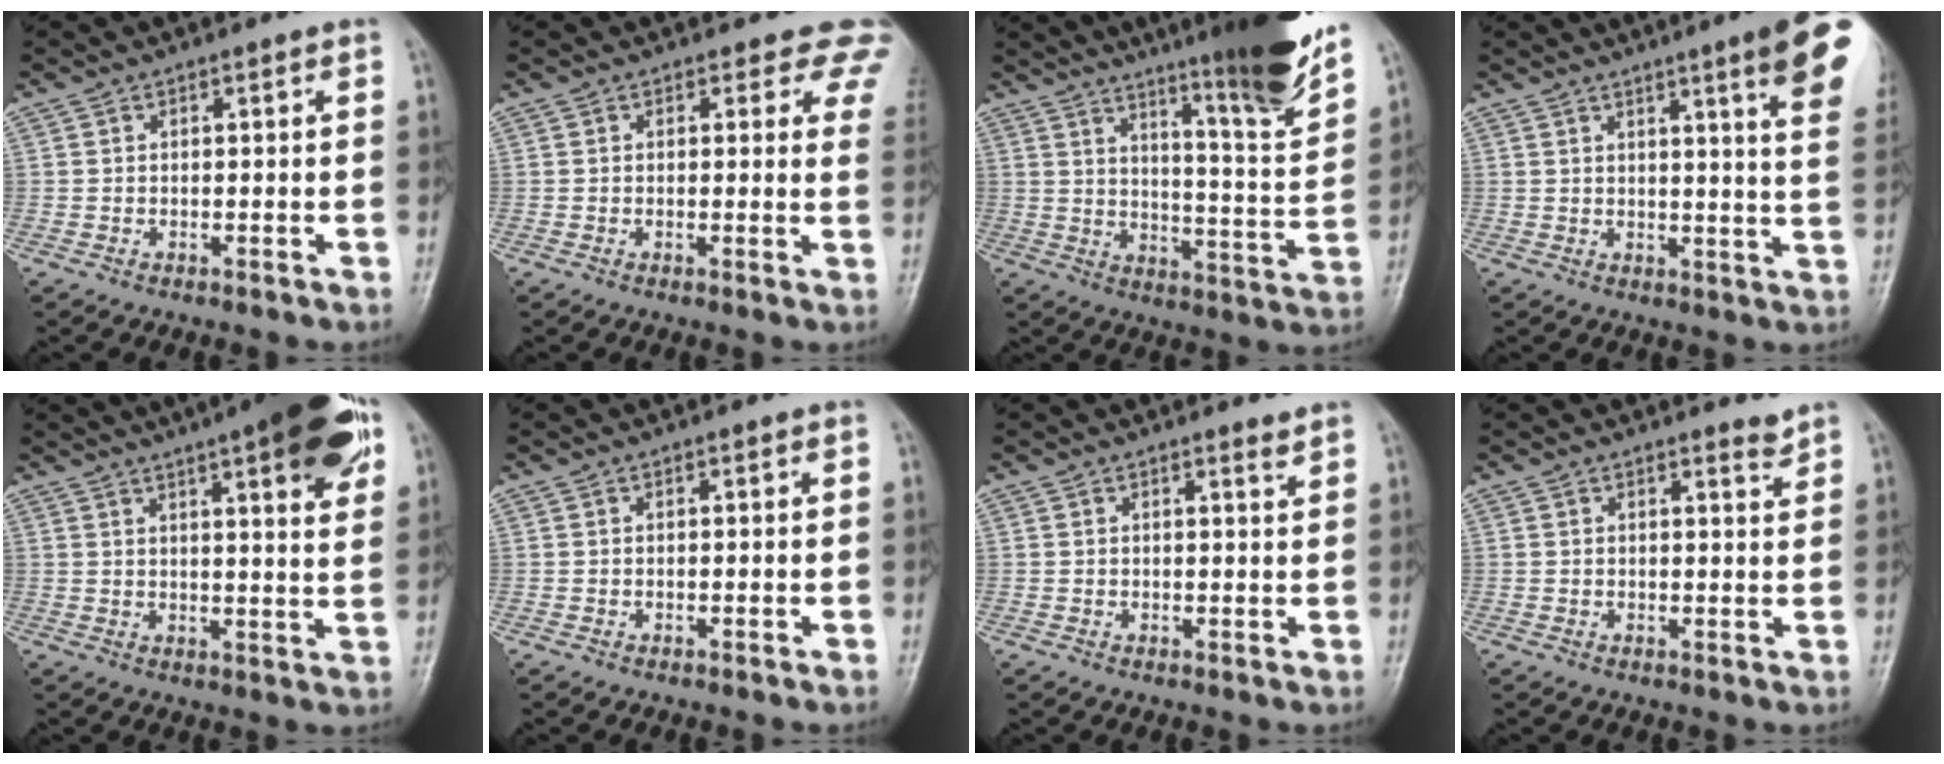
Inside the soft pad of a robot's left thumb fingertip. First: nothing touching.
{"total": 6.5, "force": [5.1, 3.4, 2.3], "torque": [0.018, -0.018, 0.028]}
{"total": 18.0, "force": [13.1, 1.2, 12.3], "torque": [-0.157, -0.079, 0.192]}
{"total": 14.0, "force": [7.6, 1.3, 11.7], "torque": [-0.129, -0.032, 0.081]}
{"total": 16.0, "force": [8.3, 3.7, 13.1], "torque": [-0.156, -0.018, 0.111]}
{"total": 0.0}
{"total": 1.1, "force": [1.0, -0.1, 0.4], "torque": [0.000, -0.012, 0.018]}
{"total": 1.5, "force": [1.5, 0.0, 0.4], "torque": [0.003, -0.017, 0.023]}